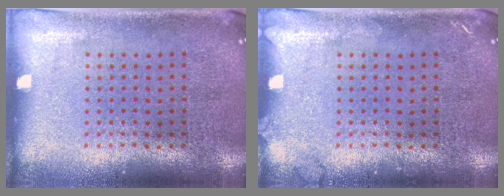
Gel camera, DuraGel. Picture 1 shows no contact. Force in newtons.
{"total": 0.8, "press": 0.8, "slide": 0.1}